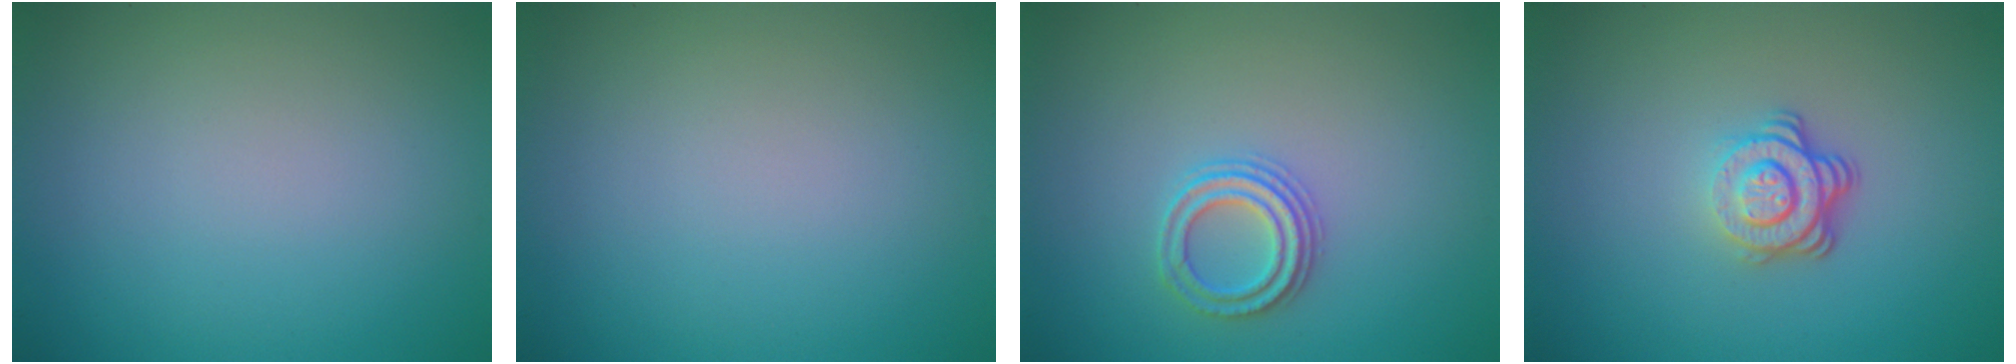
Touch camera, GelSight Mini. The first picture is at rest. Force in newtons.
{"total": 0.0}
{"total": 2.3, "press": 2.2, "slide": 0.8}
{"total": 3.7, "press": 2.5, "slide": 2.6}